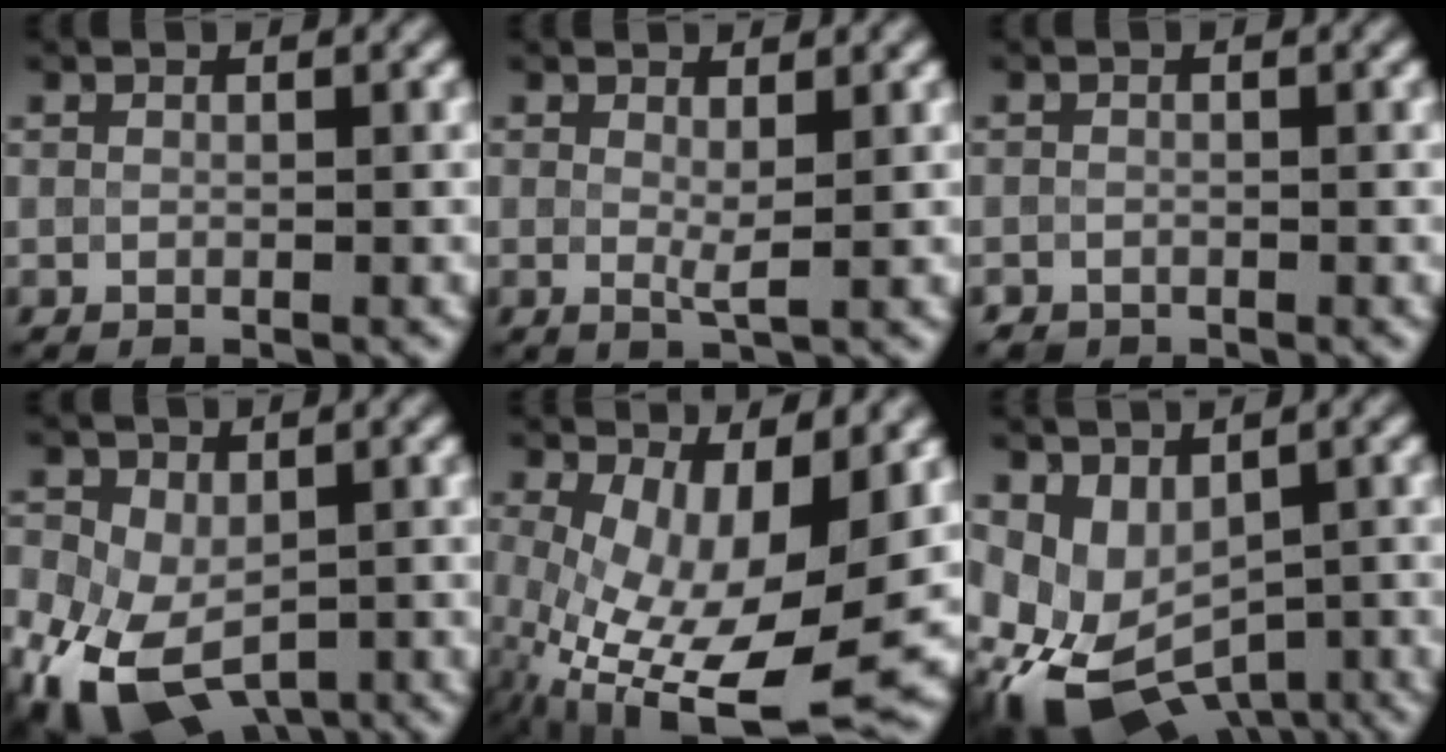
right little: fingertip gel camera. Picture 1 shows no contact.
{"total": 1.4, "force": [0.4, 0.2, 1.4], "torque": [-0.025, -0.006, 0.008]}
{"total": 0.8, "force": [-0.6, 0.6, 0.0], "torque": [0.004, -0.006, -0.011]}
{"total": 11.3, "force": [-4.1, 7.4, 7.5], "torque": [-0.152, -0.043, -0.059]}
{"total": 12.7, "force": [-2.4, 5.3, 11.3], "torque": [-0.201, -0.030, -0.027]}
{"total": 9.2, "force": [-3.3, 6.1, 6.0], "torque": [-0.110, -0.030, -0.039]}